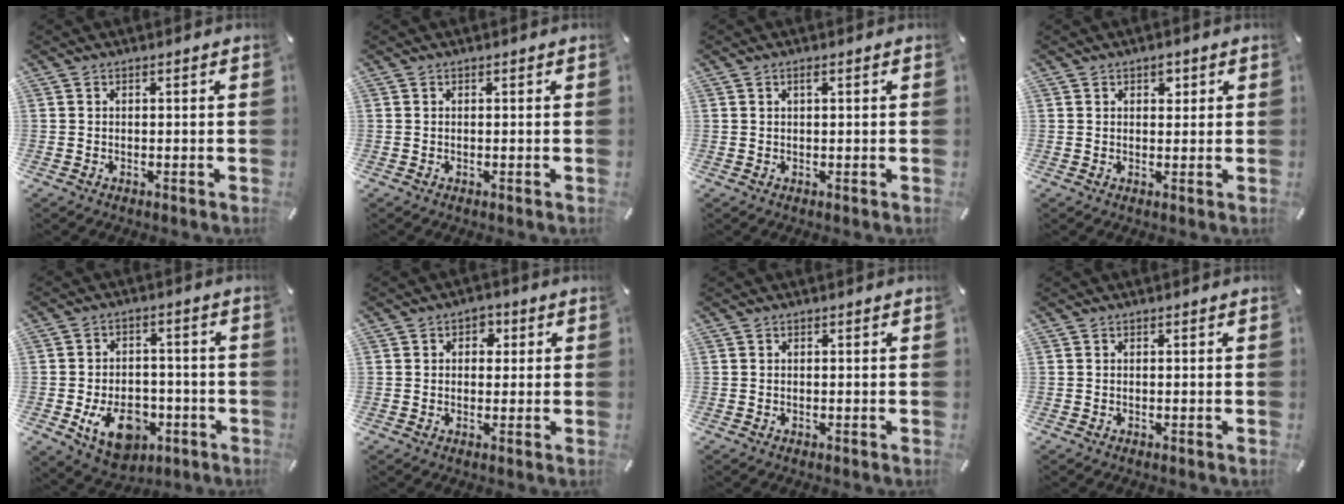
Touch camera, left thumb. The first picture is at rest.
{"total": 0.0}
{"total": 1.0, "force": [0.4, 0.3, 0.8], "torque": [-0.016, 0.002, 0.007]}
{"total": 2.3, "force": [1.1, 1.6, 1.1], "torque": [0.000, -0.006, 0.014]}
{"total": 12.7, "force": [-4.5, 8.8, 8.0], "torque": [-0.134, 0.017, -0.075]}
{"total": 3.3, "force": [0.6, 2.9, 1.6], "torque": [-0.003, -0.002, 0.000]}
{"total": 0.0}
{"total": 0.0}